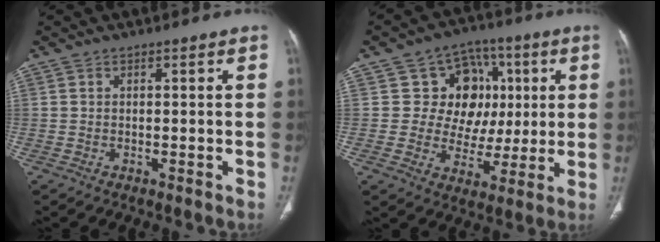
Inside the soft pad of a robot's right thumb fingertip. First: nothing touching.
{"total": 13.3, "force": [3.0, 11.6, 5.8], "torque": [-0.024, 0.005, 0.051]}